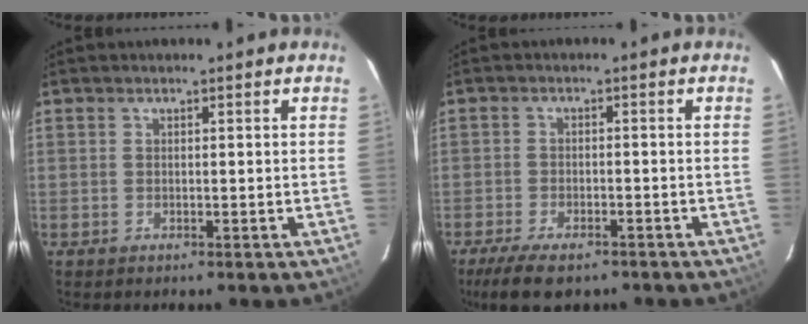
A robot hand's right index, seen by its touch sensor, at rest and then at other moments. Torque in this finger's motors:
{"motor_torque": [0.83, -0.59, 0.19, 0.07]}